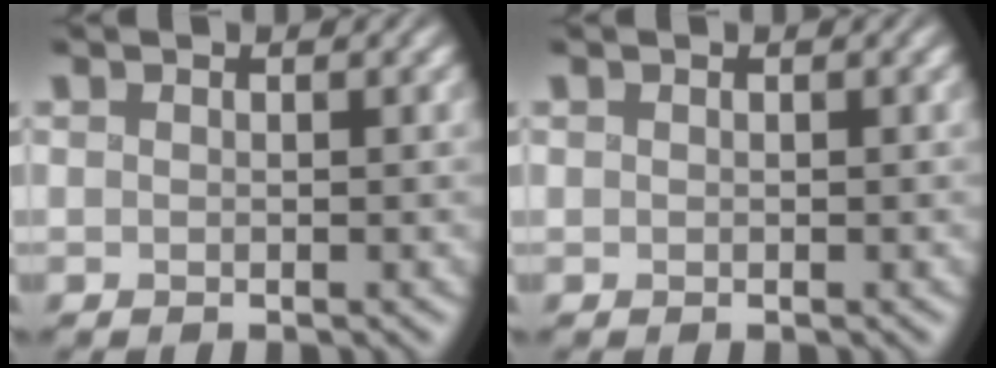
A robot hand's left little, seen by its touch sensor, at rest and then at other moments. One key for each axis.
{"total": 0.0}